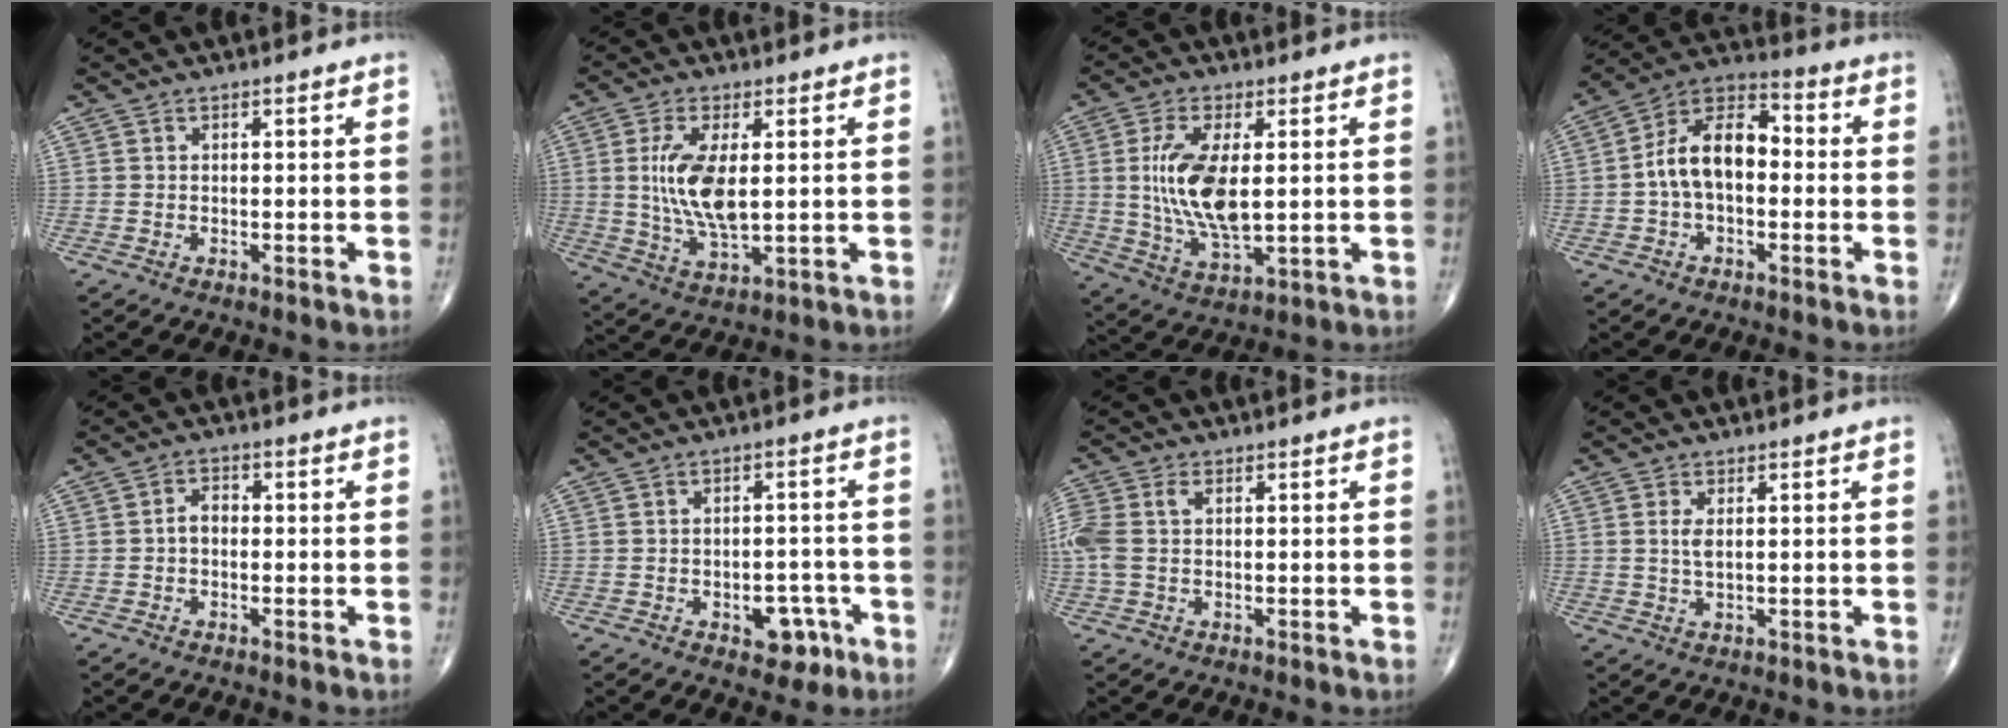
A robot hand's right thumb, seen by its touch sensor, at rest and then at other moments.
{"total": 11.0, "force": [1.3, 4.5, 10.0], "torque": [-0.201, -0.017, 0.031]}
{"total": 13.3, "force": [1.2, 5.7, 11.9], "torque": [-0.236, -0.018, 0.031]}
{"total": 12.4, "force": [-0.6, 7.5, 9.8], "torque": [-0.158, 0.042, -0.023]}
{"total": 2.7, "force": [-0.4, 1.9, 1.9], "torque": [-0.023, 0.014, -0.013]}
{"total": 6.1, "force": [-2.7, 3.9, 3.8], "torque": [-0.020, 0.022, -0.028]}
{"total": 6.3, "force": [0.7, 3.8, 4.9], "torque": [-0.156, 0.024, 0.018]}
{"total": 2.3, "force": [0.5, 0.9, 2.1], "torque": [-0.044, -0.004, 0.014]}